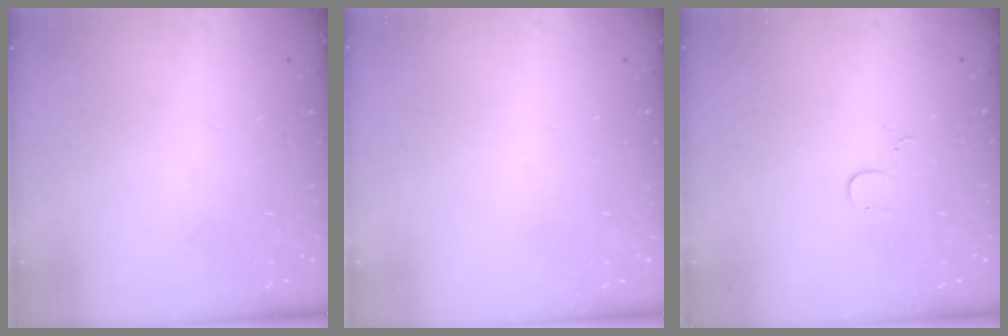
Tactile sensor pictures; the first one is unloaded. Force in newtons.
{"total": 0.8, "press": 0.5, "slide": 0.6}
{"total": 3.5, "press": 3.5, "slide": 0.4}